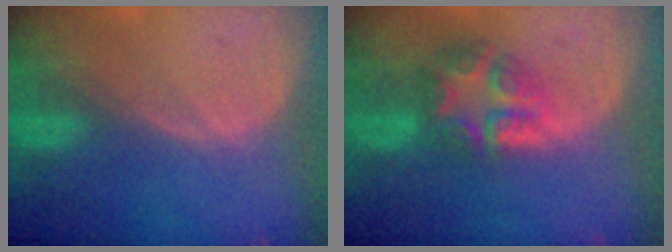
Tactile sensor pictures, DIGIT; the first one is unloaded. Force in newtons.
{"total": 7.6, "press": 6.6, "slide": 3.8}